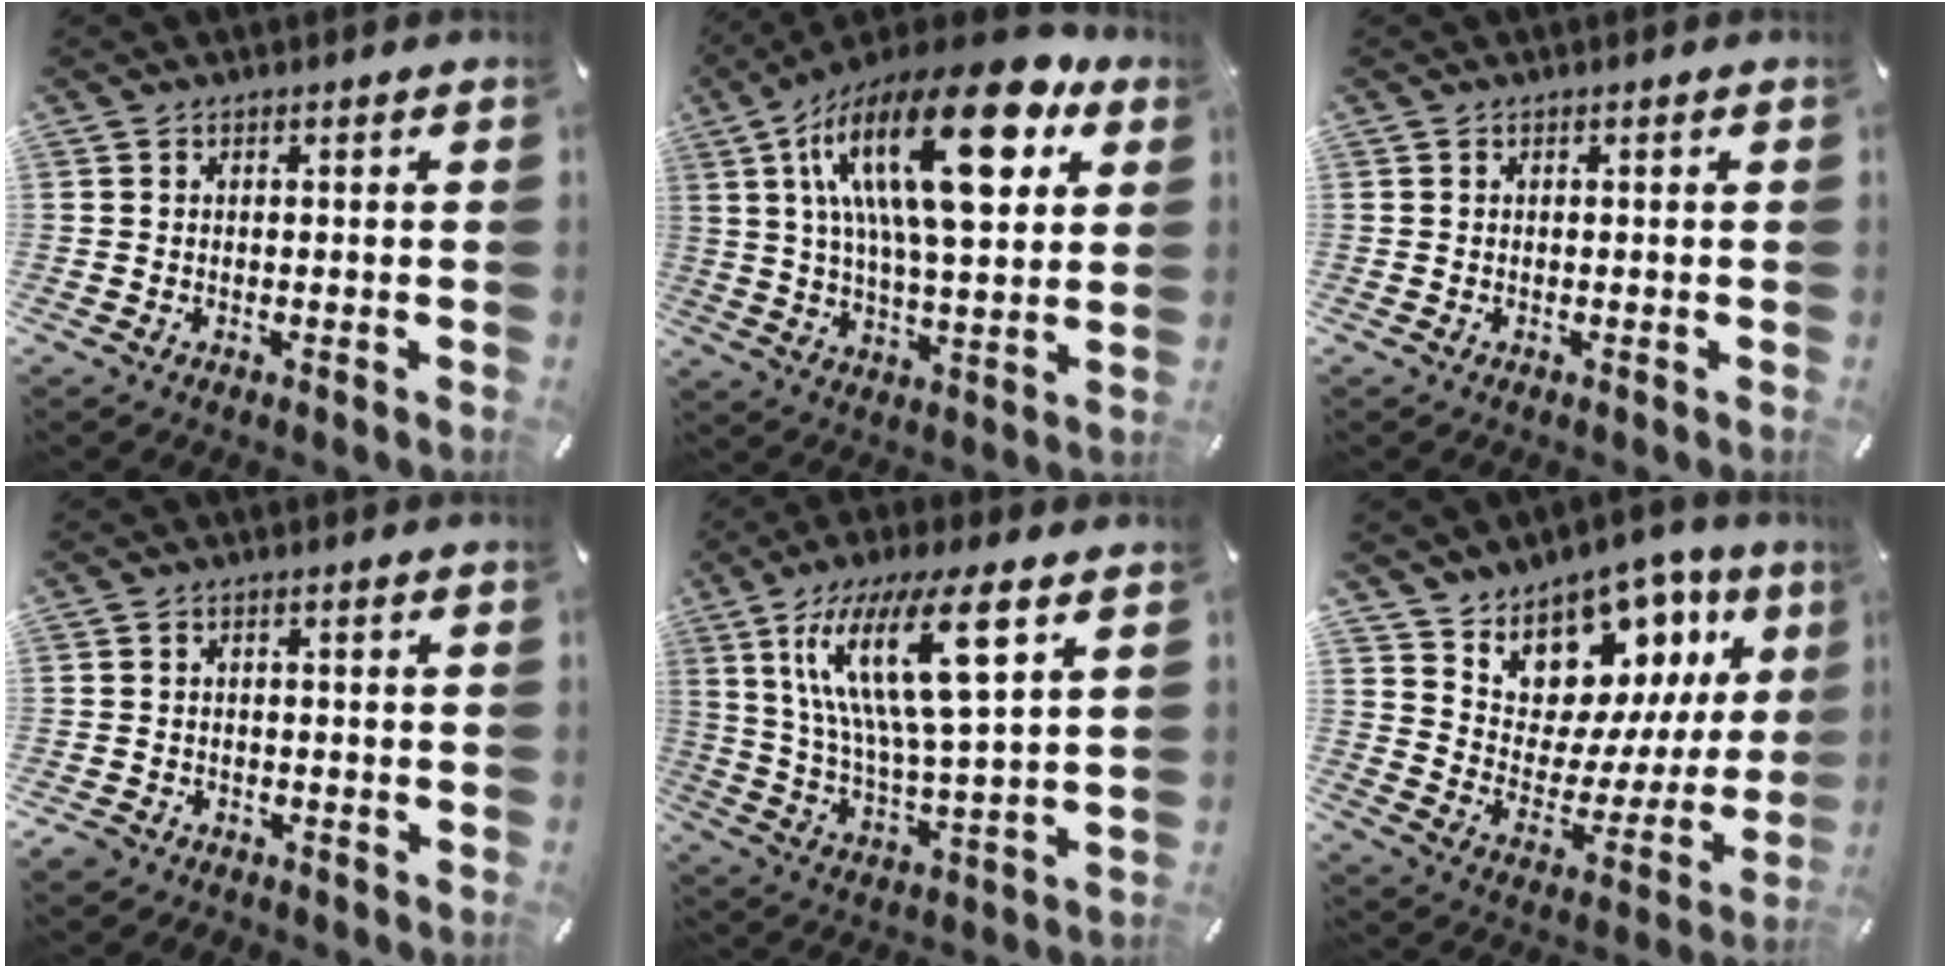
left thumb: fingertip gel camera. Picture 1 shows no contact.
{"total": 27.6, "force": [11.1, 10.7, 22.9], "torque": [-0.401, -0.043, 0.170]}
{"total": 0.0}
{"total": 2.4, "force": [-1.6, 1.7, 0.6], "torque": [-0.018, 0.008, -0.037]}
{"total": 19.1, "force": [8.9, 5.1, 16.2], "torque": [-0.335, -0.018, 0.135]}
{"total": 11.7, "force": [9.2, 7.0, 1.6], "torque": [-0.032, -0.111, 0.164]}